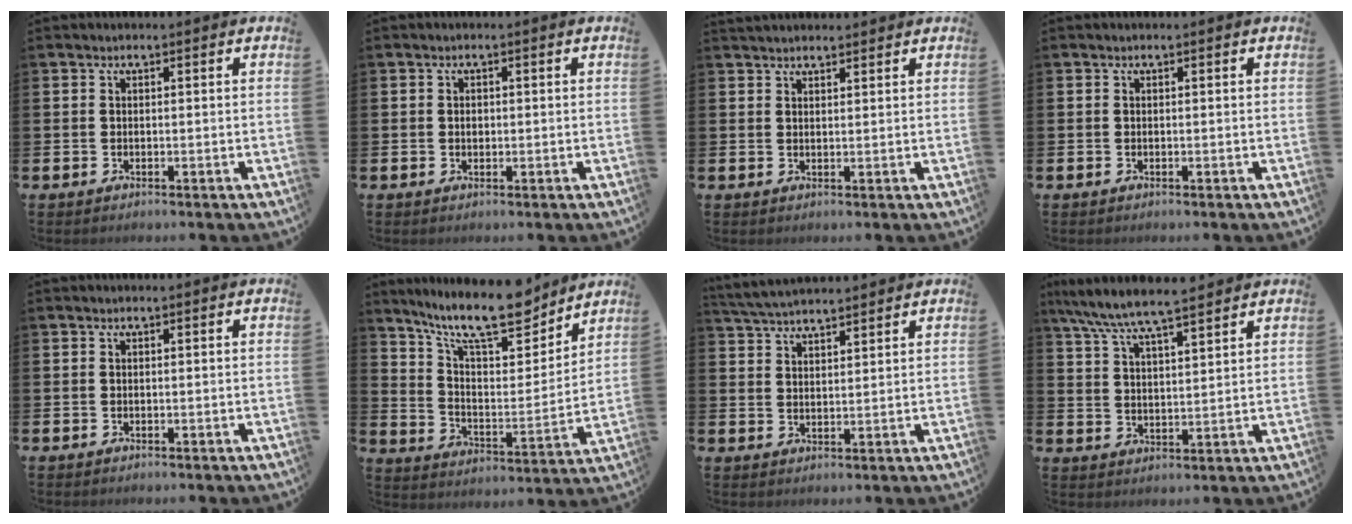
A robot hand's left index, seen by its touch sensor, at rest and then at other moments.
{"total": 1.0, "force": [0.0, 0.7, 0.7], "torque": [-0.005, 0.003, -0.003]}
{"total": 2.1, "force": [2.0, 0.6, 0.4], "torque": [-0.002, -0.005, 0.035]}
{"total": 0.0}
{"total": 0.0}
{"total": 13.6, "force": [11.6, 3.2, 6.3], "torque": [-0.141, -0.066, 0.206]}
{"total": 4.1, "force": [4.1, 0.4, 0.6], "torque": [-0.031, -0.017, 0.074]}
{"total": 7.4, "force": [6.9, 0.6, 2.7], "torque": [-0.082, -0.030, 0.123]}